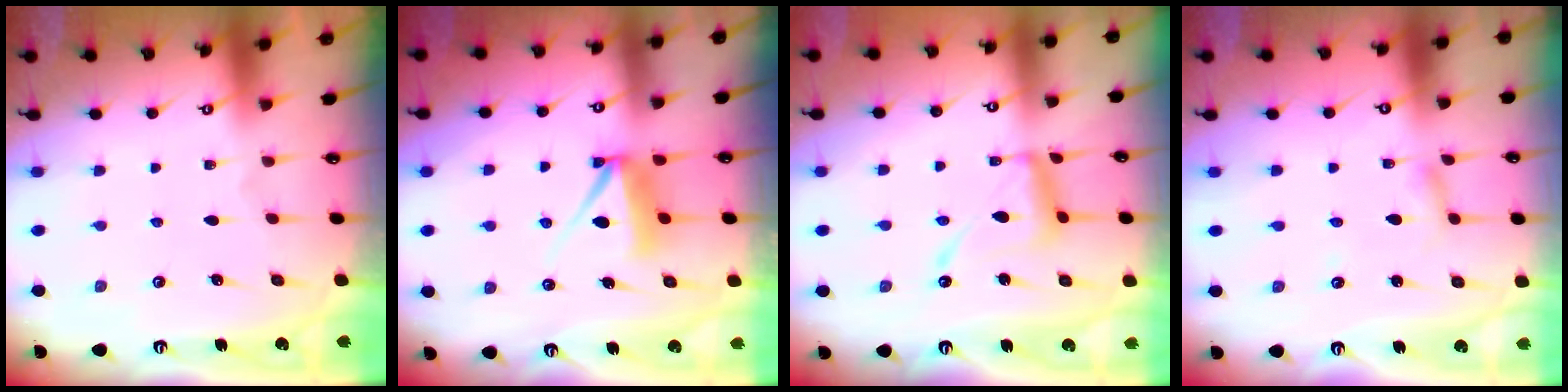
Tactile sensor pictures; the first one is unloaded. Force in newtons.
{"total": 7.0, "press": 7.0, "slide": 0.7}
{"total": 12.8, "press": 12.7, "slide": 1.1}
{"total": 2.7, "press": 2.6, "slide": 0.3}